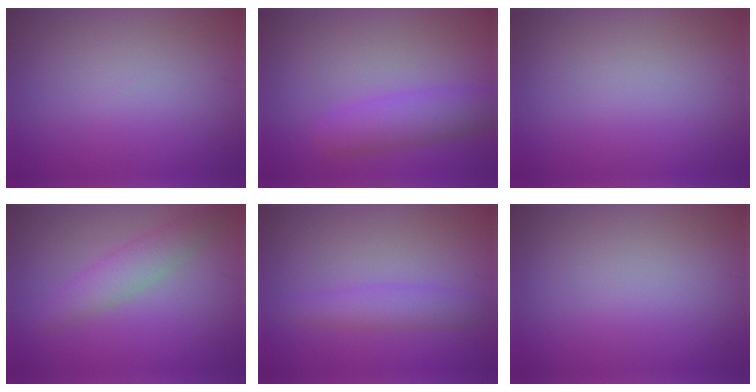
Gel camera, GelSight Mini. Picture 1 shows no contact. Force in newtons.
{"total": 3.8, "press": 3.8, "slide": 0.2}
{"total": 0.0}
{"total": 2.9, "press": 2.9, "slide": 0.1}
{"total": 2.5, "press": 2.5, "slide": 0.1}
{"total": 0.0}